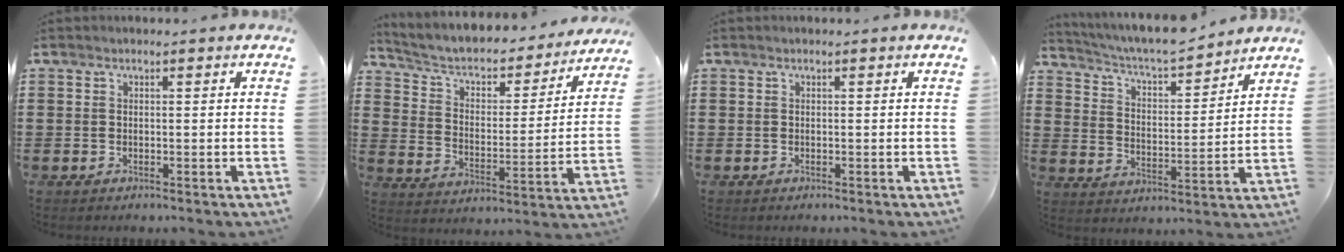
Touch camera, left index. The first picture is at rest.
{"total": 4.1, "force": [3.0, 2.1, 1.8], "torque": [-0.056, -0.022, 0.041]}
{"total": 0.0}
{"total": 4.9, "force": [4.6, 0.4, 1.5], "torque": [-0.052, -0.035, 0.073]}